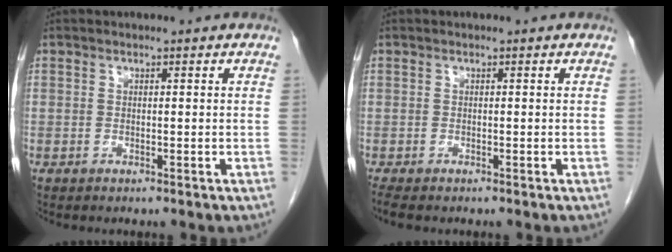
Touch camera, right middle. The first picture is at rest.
{"total": 2.5, "force": [-2.2, 0.5, 1.2], "torque": [-0.022, -0.008, -0.033]}